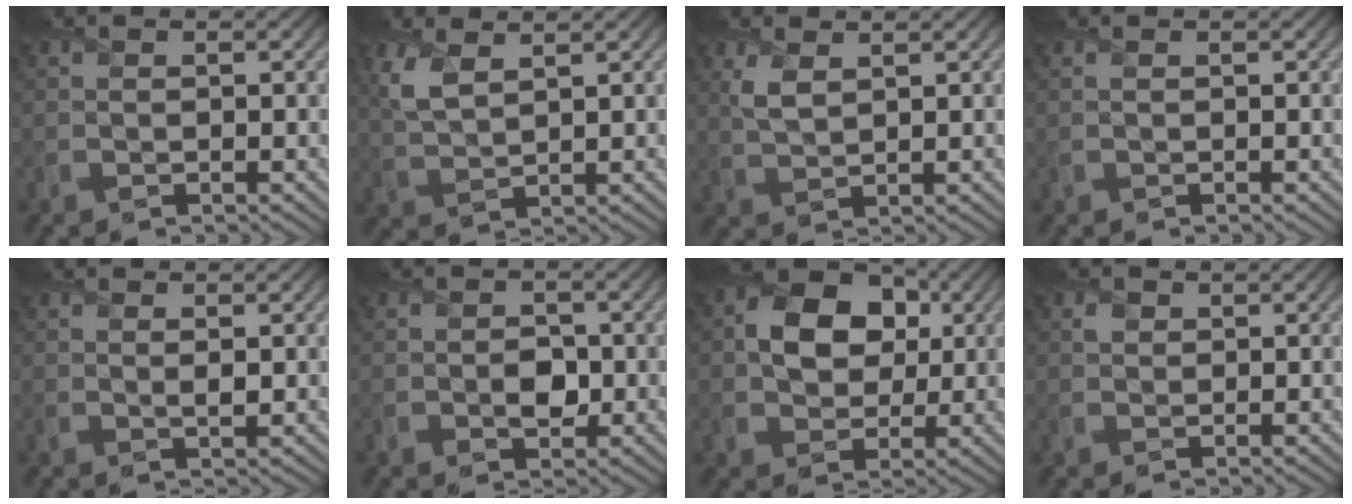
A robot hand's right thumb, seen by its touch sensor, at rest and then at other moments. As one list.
[{"total": 4.4, "force": [2.4, 1.9, 3.2], "torque": [-0.091, 0.003, 0.054]}, {"total": 3.0, "force": [1.6, 1.4, 2.1], "torque": [-0.057, 0.000, 0.036]}, {"total": 0.0}, {"total": 0.9, "force": [0.4, 0.2, 0.8], "torque": [-0.019, -0.001, 0.008]}, {"total": 2.7, "force": [-0.5, 2.1, 1.6], "torque": [-0.027, -0.006, -0.011]}, {"total": 8.9, "force": [1.8, 6.8, 5.5], "torque": [-0.101, 0.011, 0.020]}, {"total": 1.1, "force": [0.5, 0.9, 0.2], "torque": [-0.003, -0.001, 0.009]}]